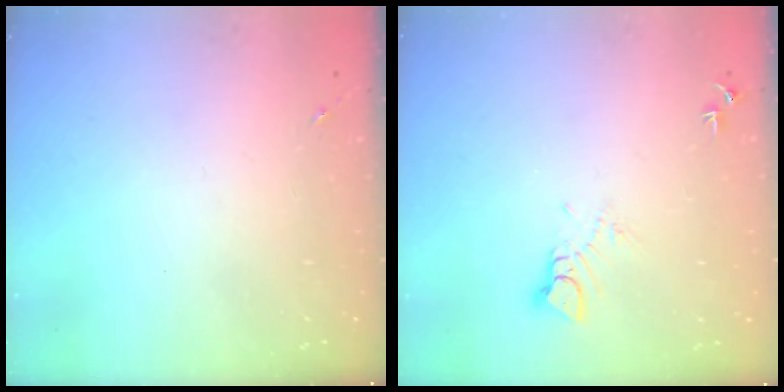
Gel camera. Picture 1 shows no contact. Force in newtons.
{"total": 4.7, "press": 4.7, "slide": 0.3}